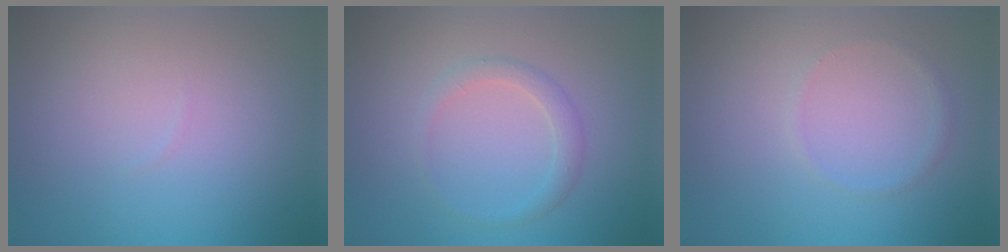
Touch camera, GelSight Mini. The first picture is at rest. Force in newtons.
{"total": 1.6, "press": 1.6, "slide": 0.1}
{"total": 0.8, "press": 0.8, "slide": 0.2}